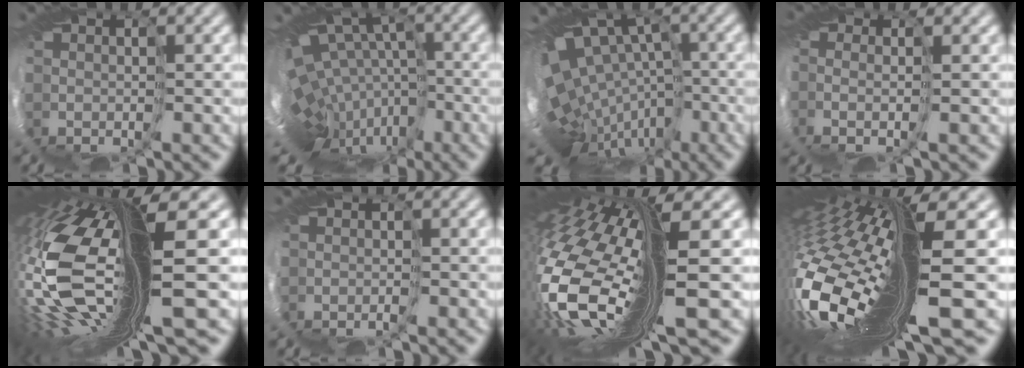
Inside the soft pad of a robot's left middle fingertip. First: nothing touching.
{"total": 11.8, "force": [-4.4, 7.3, 8.2], "torque": [-0.139, 0.002, -0.040]}
{"total": 12.7, "force": [-2.8, 8.8, 8.7], "torque": [-0.151, 0.012, -0.033]}
{"total": 1.8, "force": [-0.4, -0.1, 1.8], "torque": [-0.069, -0.010, -0.003]}
{"total": 15.4, "force": [-0.9, 2.3, 15.2], "torque": [-0.333, -0.057, 0.004]}
{"total": 1.0, "force": [-0.4, -0.8, -0.4], "torque": [0.000, 0.000, -0.008]}
{"total": 14.3, "force": [-0.8, 3.5, 13.9], "torque": [-0.338, -0.061, 0.011]}
{"total": 15.3, "force": [-0.9, 2.5, 15.1], "torque": [-0.329, -0.076, 0.018]}